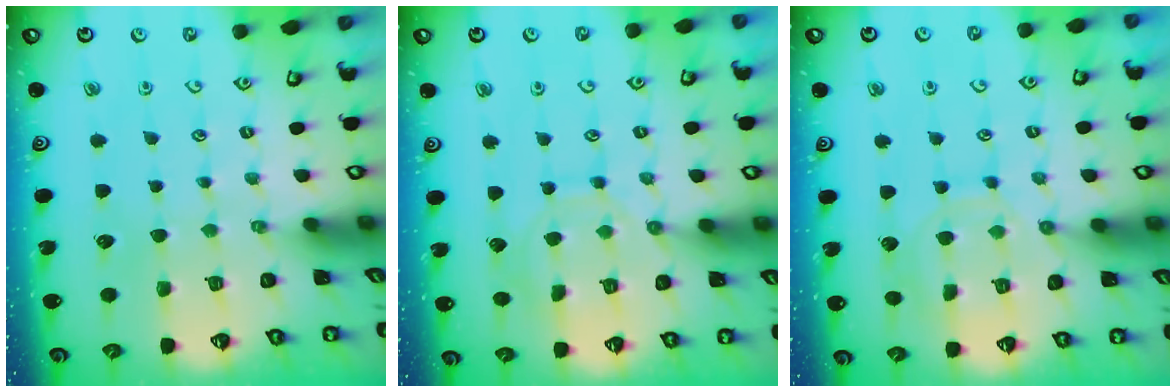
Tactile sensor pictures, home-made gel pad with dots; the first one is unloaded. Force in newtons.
{"total": 9.2, "press": 9.2, "slide": 0.9}
{"total": 10.3, "press": 10.2, "slide": 0.7}